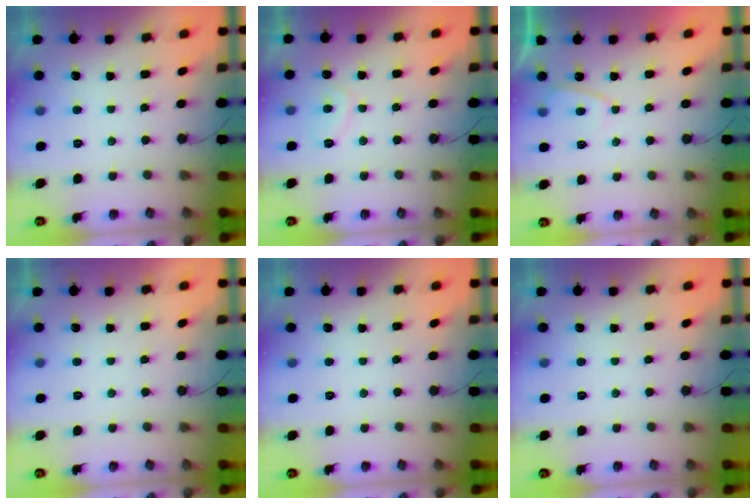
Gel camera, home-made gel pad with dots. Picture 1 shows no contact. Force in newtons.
{"total": 3.1, "press": 3.1, "slide": 0.7}
{"total": 2.5, "press": 2.4, "slide": 0.7}
{"total": 2.3, "press": 2.2, "slide": 0.3}
{"total": 0.0}
{"total": 0.0}